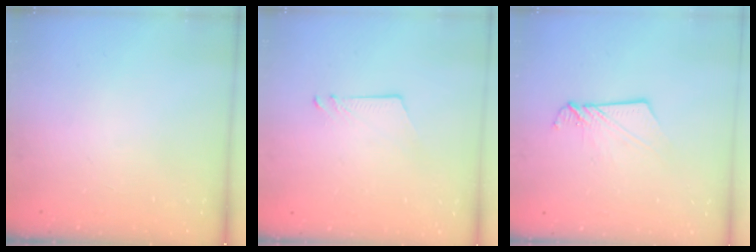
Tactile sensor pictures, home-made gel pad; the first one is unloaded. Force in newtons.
{"total": 3.6, "press": 3.6, "slide": 0.4}
{"total": 6.9, "press": 6.9, "slide": 0.2}